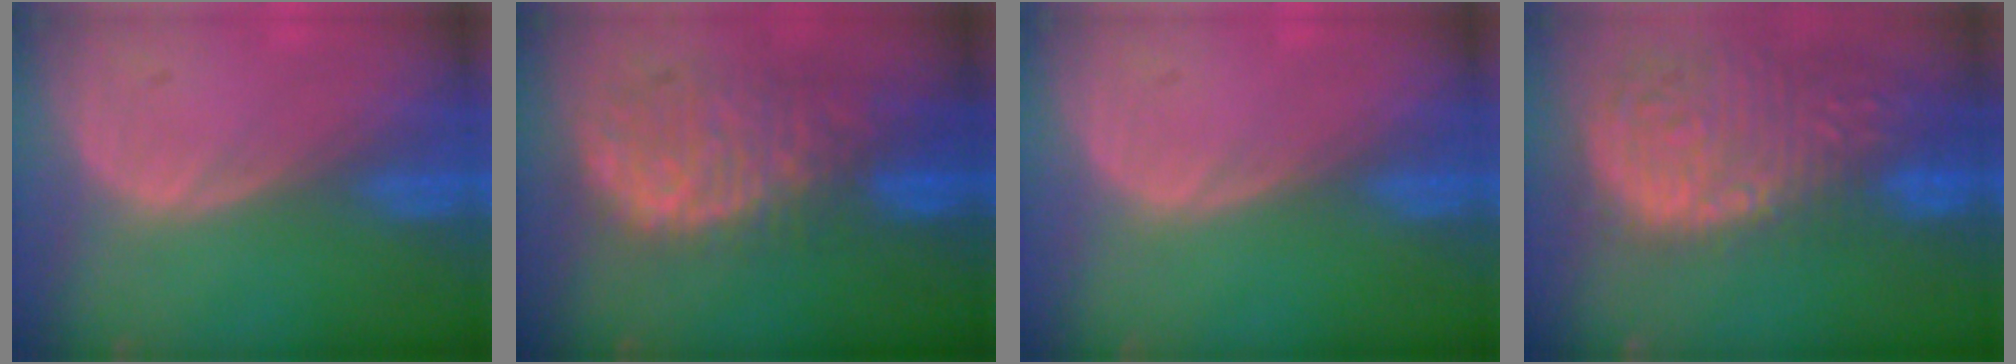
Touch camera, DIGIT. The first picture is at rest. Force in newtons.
{"total": 11.1, "press": 9.6, "slide": 5.6}
{"total": 0.0}
{"total": 15.5, "press": 12.6, "slide": 9.0}